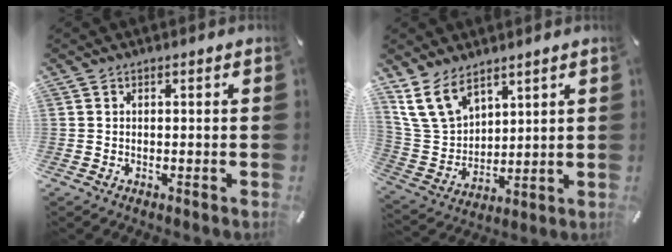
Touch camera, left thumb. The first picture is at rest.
{"total": 11.9, "force": [7.8, 7.4, 5.3], "torque": [-0.145, -0.028, 0.154]}